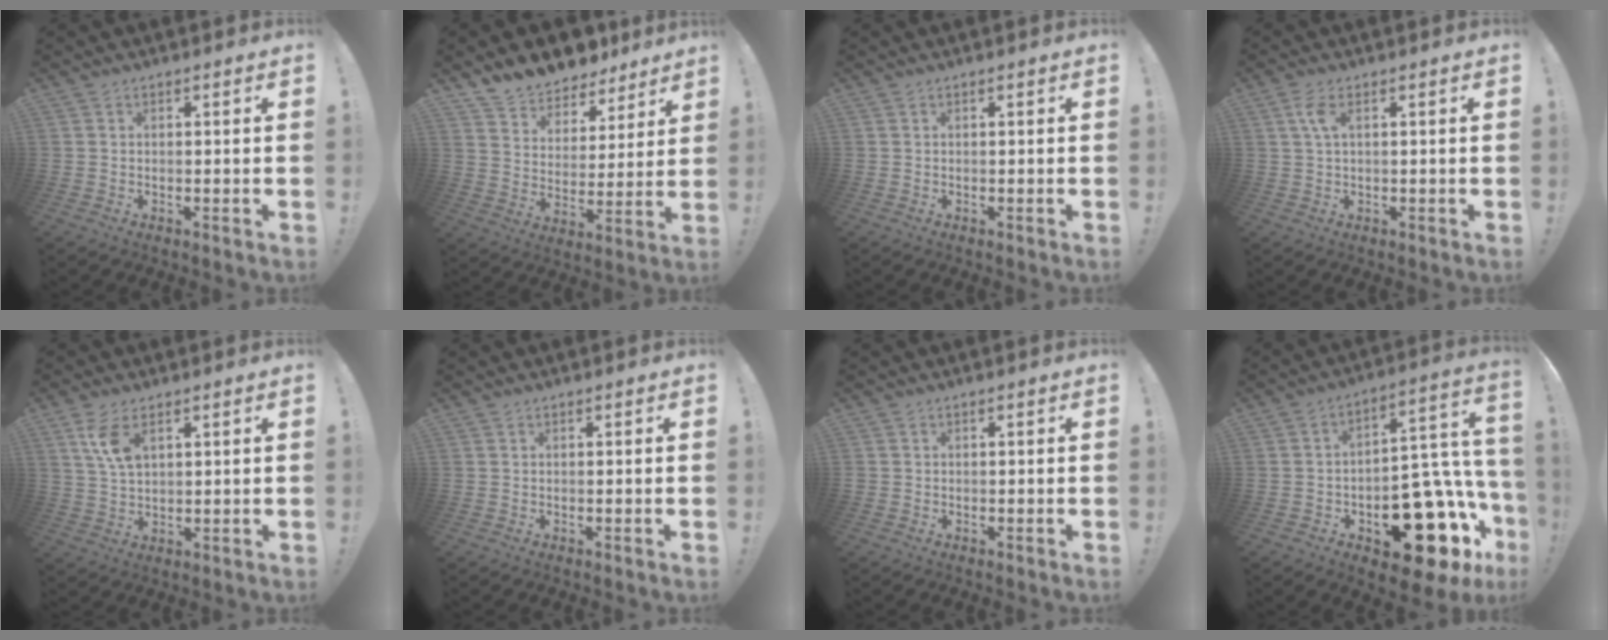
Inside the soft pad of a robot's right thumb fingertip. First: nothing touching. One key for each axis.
{"total": 9.6, "fx": 8.8, "fy": 4.0, "fz": 0.5, "tx": -0.027, "ty": -0.083, "tz": 0.166}
{"total": 0.0}
{"total": 3.9, "fx": 1.1, "fy": 1.4, "fz": 3.5, "tx": -0.074, "ty": 0.005, "tz": 0.021}
{"total": 7.4, "fx": 3.6, "fy": 3.5, "fz": 5.5, "tx": -0.106, "ty": -0.014, "tz": 0.064}
{"total": 0.0}
{"total": 0.6, "fx": -0.1, "fy": 0.6, "fz": 0.1, "tx": -0.004, "ty": 0.003, "tz": -0.001}
{"total": 23.5, "fx": -9.9, "fy": 13.1, "fz": 16.8, "tx": -0.186, "ty": 0.059, "tz": -0.142}